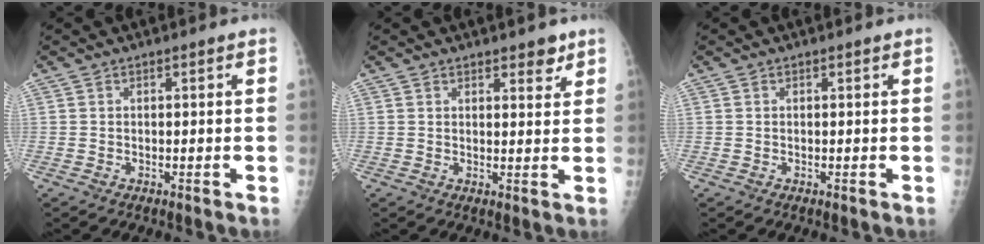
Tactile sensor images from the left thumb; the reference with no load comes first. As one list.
[{"total": 3.0, "force": [2.3, 1.3, 1.5], "torque": [-0.004, -0.014, 0.030]}, {"total": 0.0}]